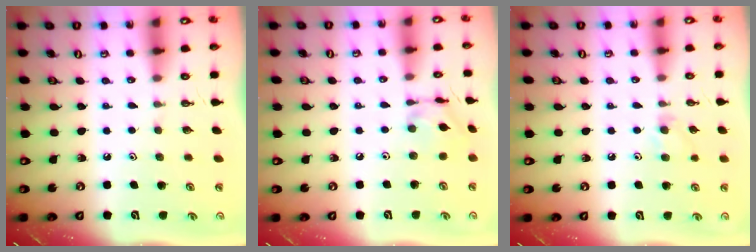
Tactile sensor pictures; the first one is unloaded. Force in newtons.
{"total": 8.5, "press": 8.5, "slide": 0.6}
{"total": 4.4, "press": 4.4, "slide": 0.6}